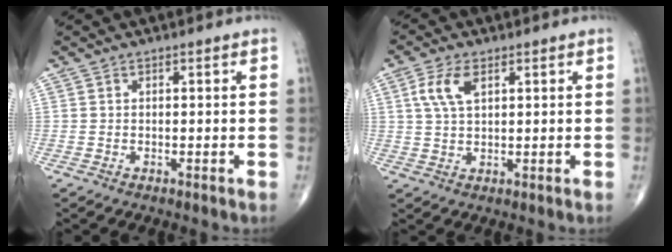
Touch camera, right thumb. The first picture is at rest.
{"total": 5.8, "force": [2.1, 2.9, 4.6], "torque": [-0.101, 0.001, 0.043]}